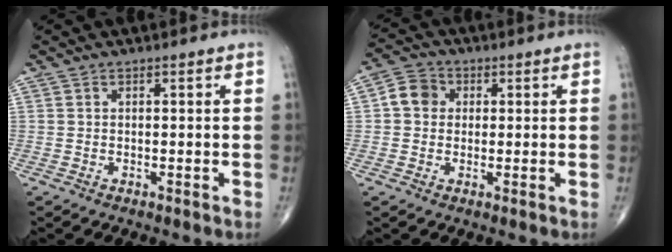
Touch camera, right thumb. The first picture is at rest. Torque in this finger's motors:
{"motor_torque": [-0.09, 0.17, 0.02, -0.03, 0.00]}